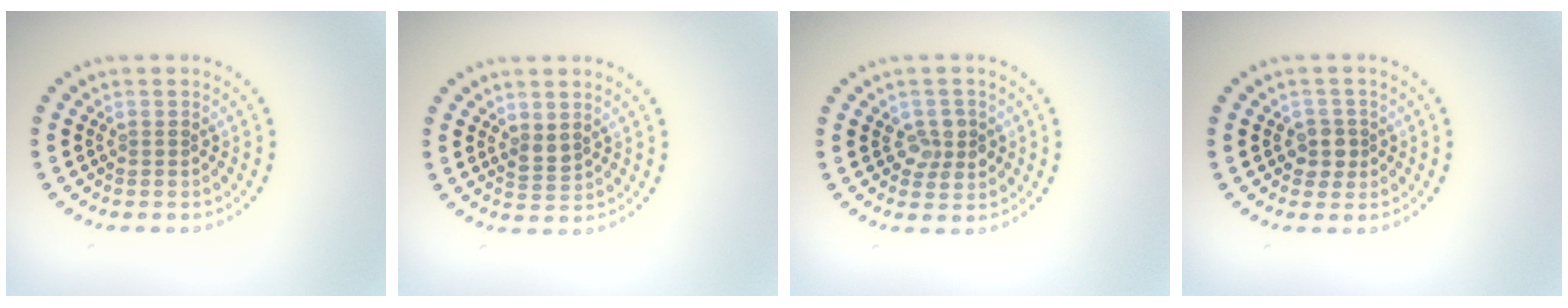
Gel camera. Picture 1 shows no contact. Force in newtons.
{"total": 1.2, "press": 1.1, "slide": 0.5}
{"total": 2.4, "press": 2.3, "slide": 0.7}
{"total": 1.9, "press": 1.7, "slide": 0.9}